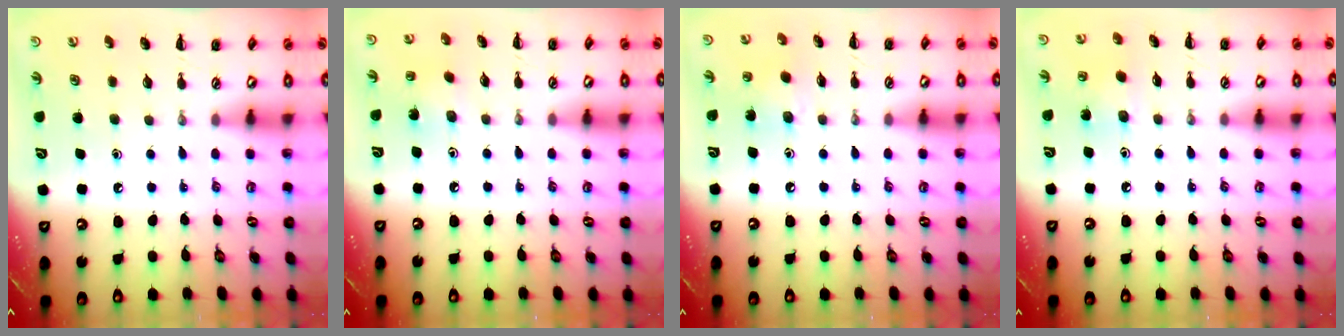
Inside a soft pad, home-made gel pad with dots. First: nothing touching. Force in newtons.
{"total": 3.7, "press": 3.6, "slide": 1.1}
{"total": 4.3, "press": 4.3, "slide": 0.5}
{"total": 4.4, "press": 4.2, "slide": 1.2}